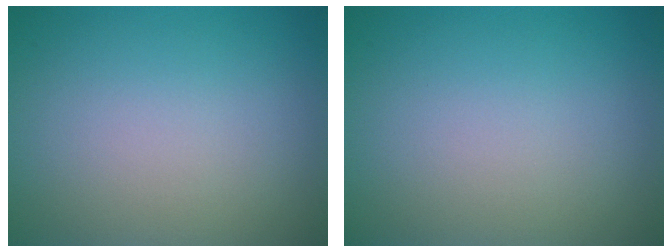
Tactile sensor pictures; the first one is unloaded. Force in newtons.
{"total": 0.0}